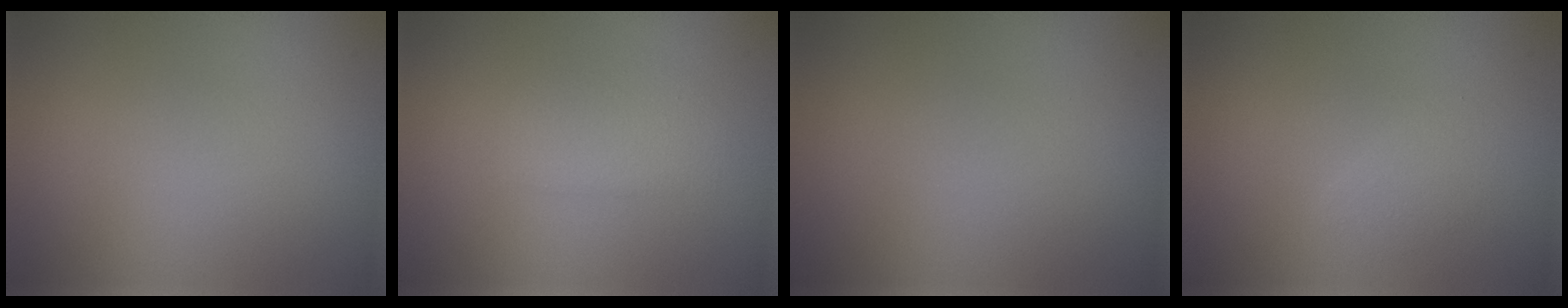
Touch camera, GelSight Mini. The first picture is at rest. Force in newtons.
{"total": 1.8, "press": 1.8, "slide": 0.1}
{"total": 0.0}
{"total": 0.9, "press": 0.9, "slide": 0.0}